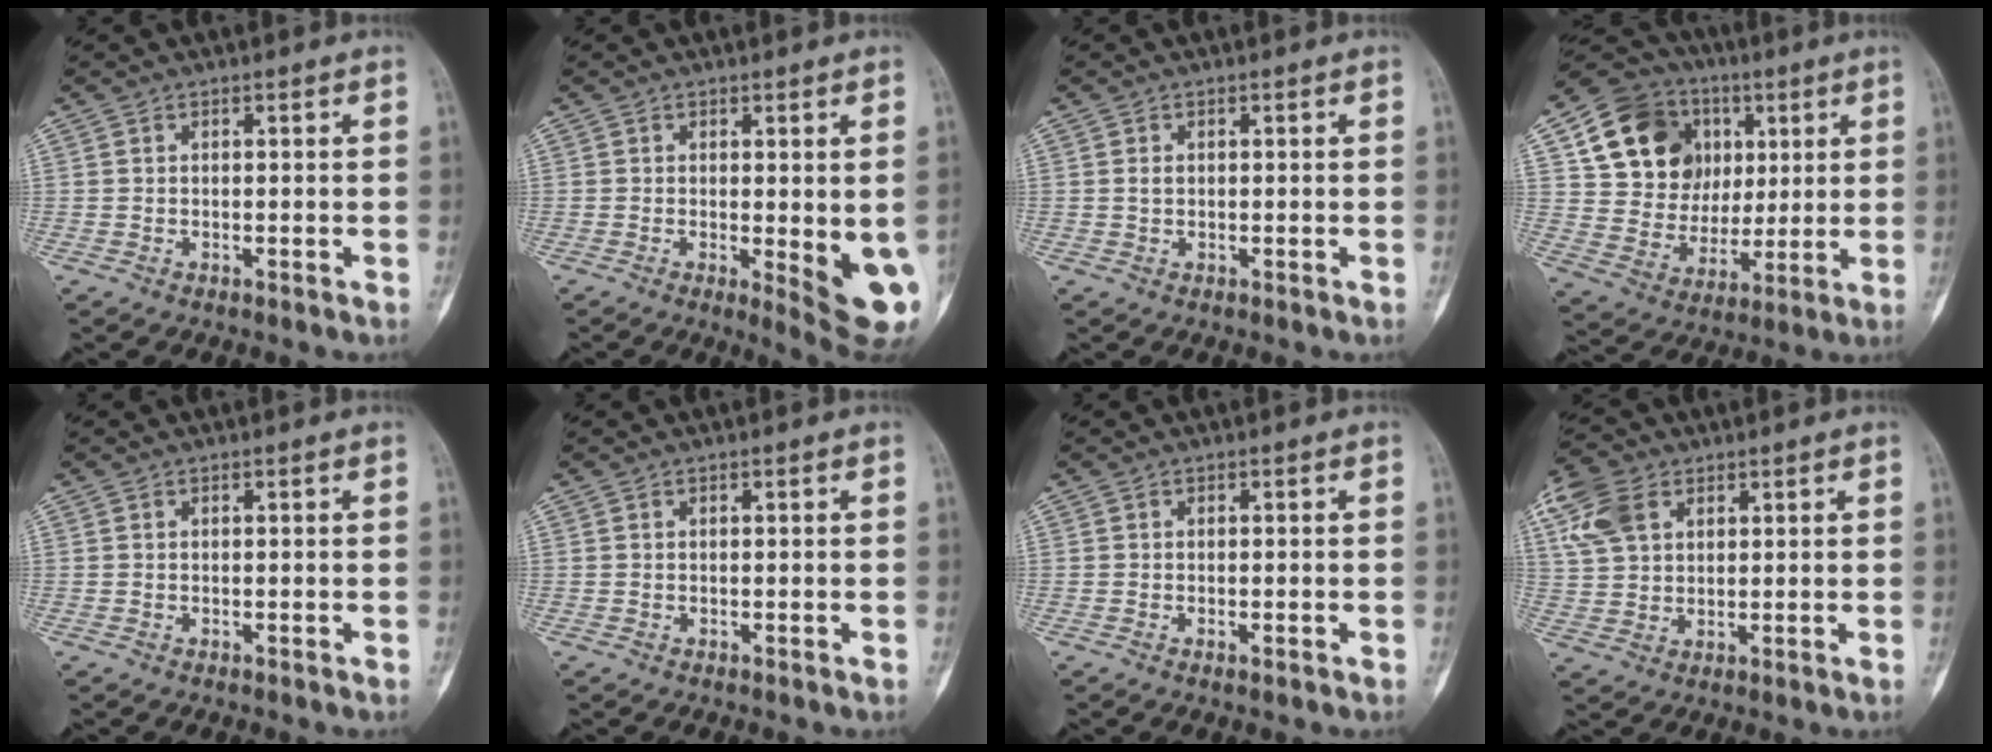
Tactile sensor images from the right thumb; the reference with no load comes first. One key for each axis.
{"total": 9.6, "fx": -1.6, "fy": 2.7, "fz": 9.1, "tx": -0.105, "ty": -0.020, "tz": -0.015}
{"total": 0.9, "fx": 0.1, "fy": 0.7, "fz": 0.6, "tx": -0.012, "ty": 0.003, "tz": 0.003}
{"total": 19.2, "fx": 6.2, "fy": 15.7, "fz": 9.2, "tx": -0.120, "ty": 0.006, "tz": 0.119}
{"total": 0.0}
{"total": 0.0}
{"total": 1.0, "fx": -0.4, "fy": 0.4, "fz": 0.8, "tx": -0.014, "ty": 0.002, "tz": -0.005}
{"total": 9.1, "fx": 4.0, "fy": 6.3, "fz": 5.3, "tx": -0.108, "ty": 0.002, "tz": 0.077}